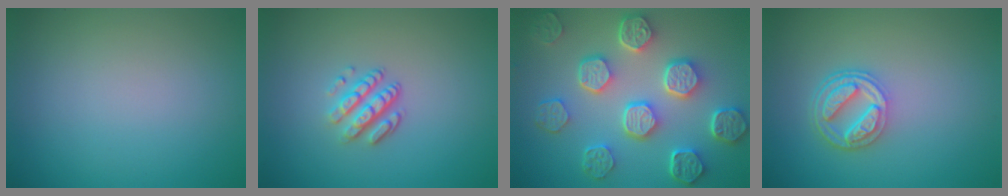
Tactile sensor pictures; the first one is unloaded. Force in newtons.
{"total": 3.3, "press": 2.3, "slide": 2.3}
{"total": 7.8, "press": 6.1, "slide": 4.9}
{"total": 4.1, "press": 3.2, "slide": 2.7}